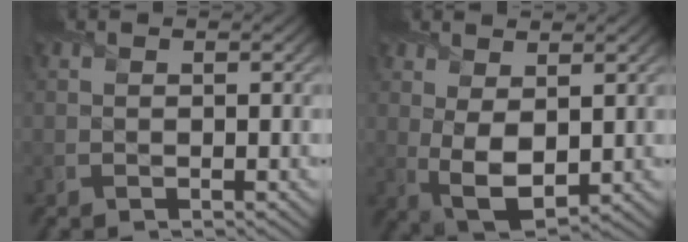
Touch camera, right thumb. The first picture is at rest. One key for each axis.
{"total": 5.8, "fx": 0.9, "fy": 3.1, "fz": 4.9, "tx": -0.113, "ty": -0.004, "tz": 0.021}